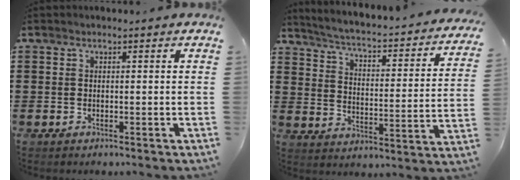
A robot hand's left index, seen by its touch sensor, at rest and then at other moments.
{"total": 2.2, "force": [1.8, -0.3, 1.3], "torque": [-0.041, -0.032, 0.016]}